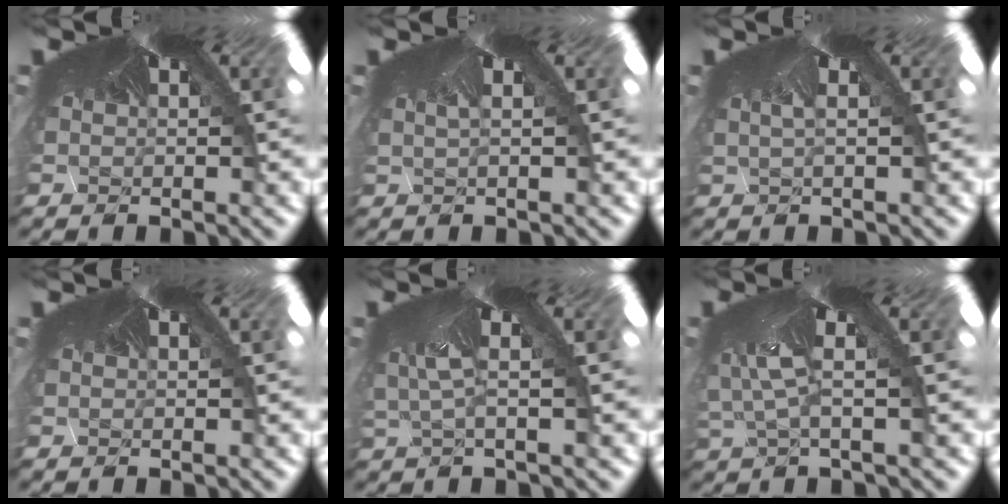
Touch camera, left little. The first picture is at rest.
{"total": 1.0, "force": [-0.8, -0.7, -0.1], "torque": [0.015, -0.009, -0.009]}
{"total": 1.4, "force": [-1.2, -0.7, 0.1], "torque": [0.010, -0.012, -0.011]}
{"total": 0.0}
{"total": 3.5, "force": [-2.8, -2.1, -0.5], "torque": [-0.005, -0.040, -0.018]}
{"total": 3.6, "force": [-3.1, -1.9, -0.5], "torque": [-0.026, -0.053, -0.018]}